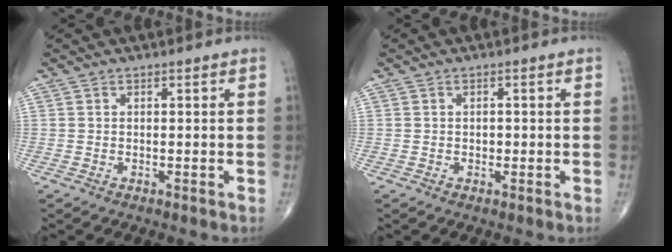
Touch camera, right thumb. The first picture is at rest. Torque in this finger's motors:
{"motor_torque": [-0.15, -0.01, 0.06, 0.09, 0.01]}